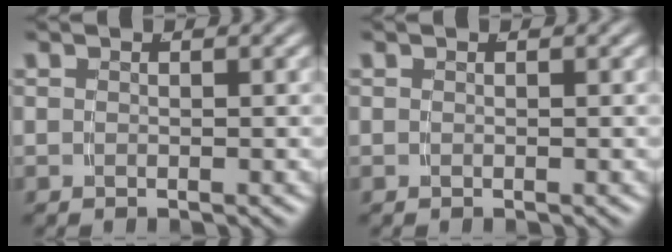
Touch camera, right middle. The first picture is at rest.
{"total": 0.0}